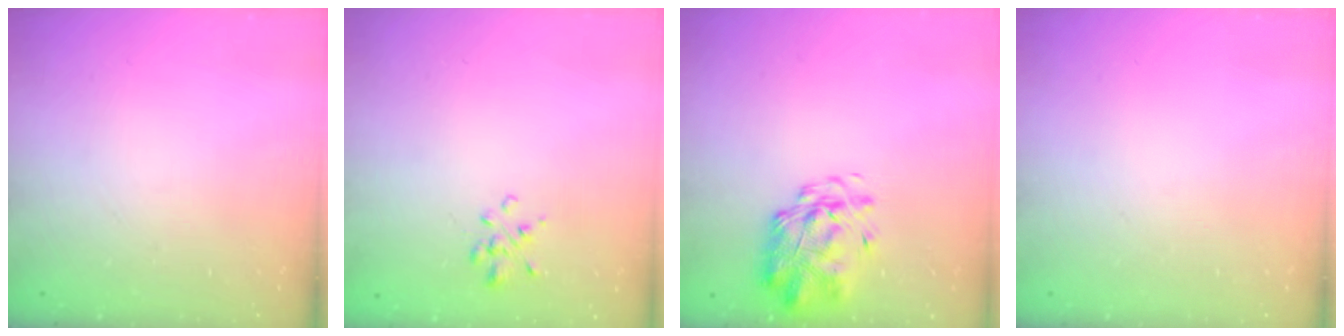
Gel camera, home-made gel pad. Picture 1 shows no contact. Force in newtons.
{"total": 1.4, "press": 1.3, "slide": 0.6}
{"total": 3.0, "press": 2.9, "slide": 0.8}
{"total": 0.0}